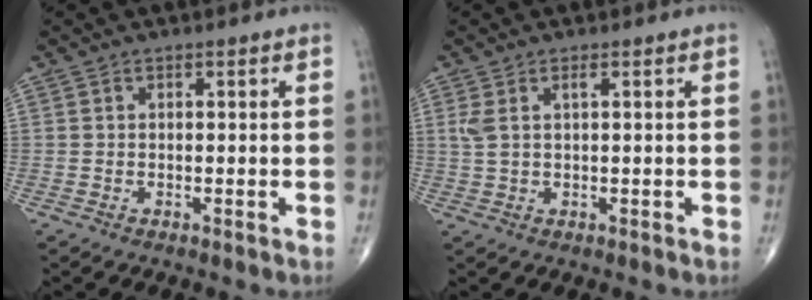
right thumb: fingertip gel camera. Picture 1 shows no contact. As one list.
[{"total": 3.0, "force": [1.1, 0.9, 2.7], "torque": [-0.072, 0.009, 0.029]}]